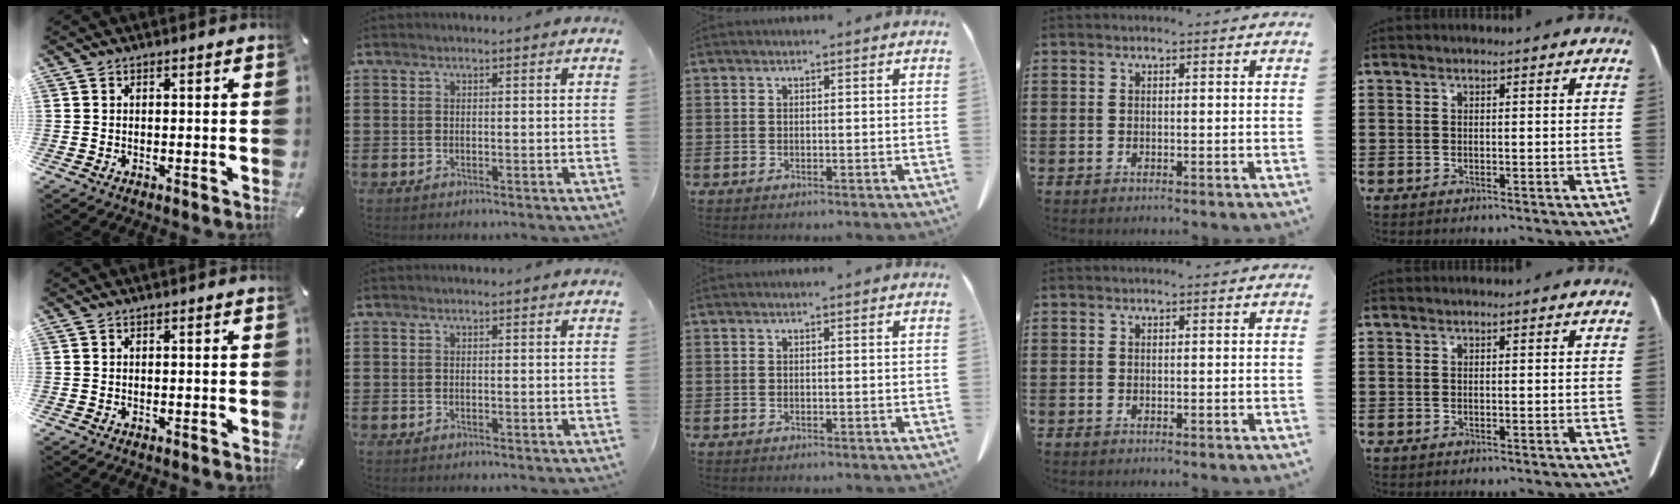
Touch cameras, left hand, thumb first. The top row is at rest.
{}